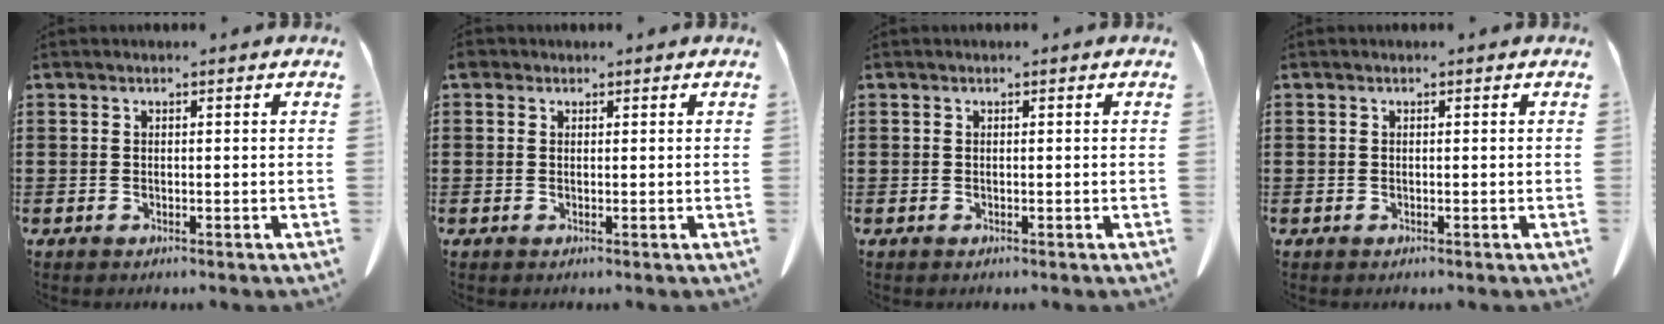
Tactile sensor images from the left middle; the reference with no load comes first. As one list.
[{"total": 1.0, "force": [0.4, 0.8, 0.4], "torque": [-0.012, 0.006, 0.007]}, {"total": 0.0}, {"total": 0.0}]